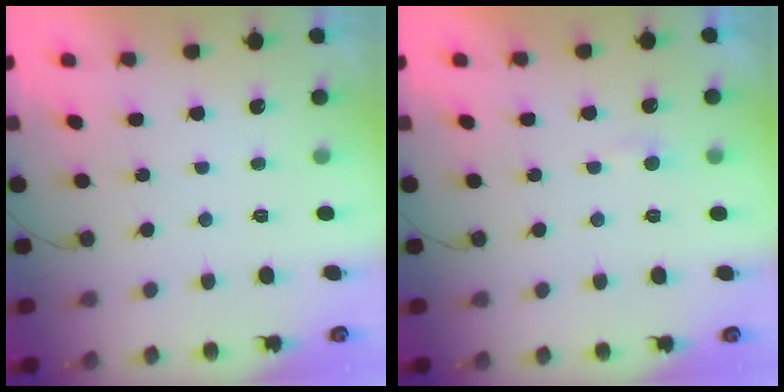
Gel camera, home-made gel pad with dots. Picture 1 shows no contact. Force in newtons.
{"total": 3.4, "press": 3.4, "slide": 0.4}